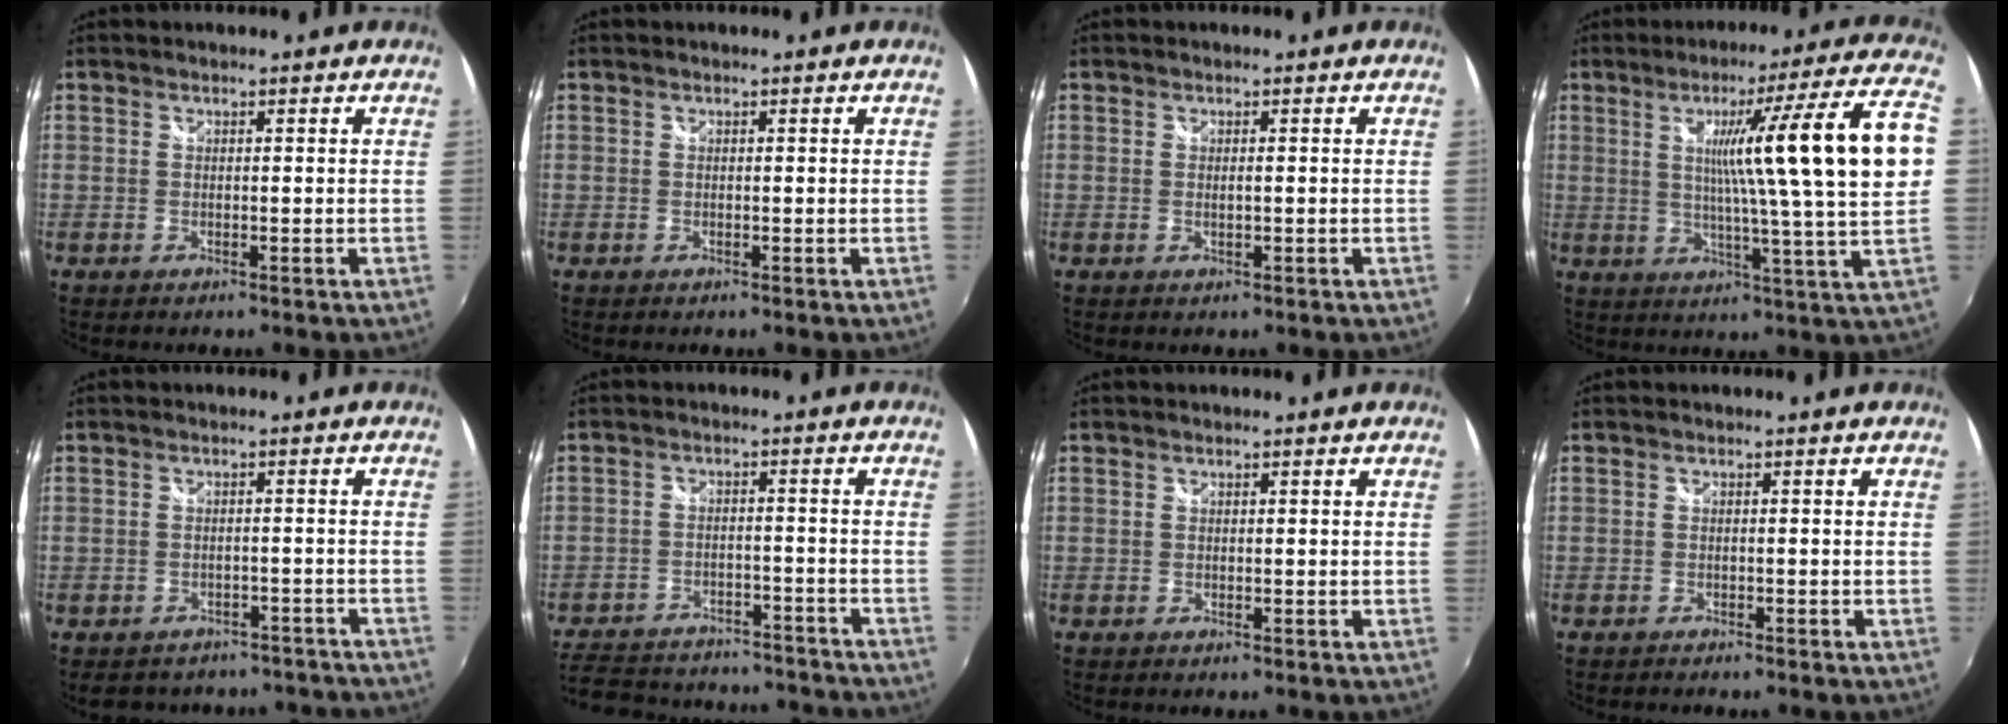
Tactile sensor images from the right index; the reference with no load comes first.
{"total": 0.0}
{"total": 0.8, "force": [0.1, -0.1, 0.8], "torque": [-0.012, 0.000, 0.001]}
{"total": 18.6, "force": [3.8, -1.4, 18.1], "torque": [-0.240, 0.009, 0.054]}
{"total": 13.1, "force": [-11.3, 5.6, 3.6], "torque": [-0.077, 0.011, -0.127]}
{"total": 23.7, "force": [-20.5, 8.7, 8.0], "torque": [-0.181, 0.037, -0.253]}
{"total": 0.0}
{"total": 1.0, "force": [-1.0, 0.1, 0.1], "torque": [-0.008, -0.004, -0.018]}